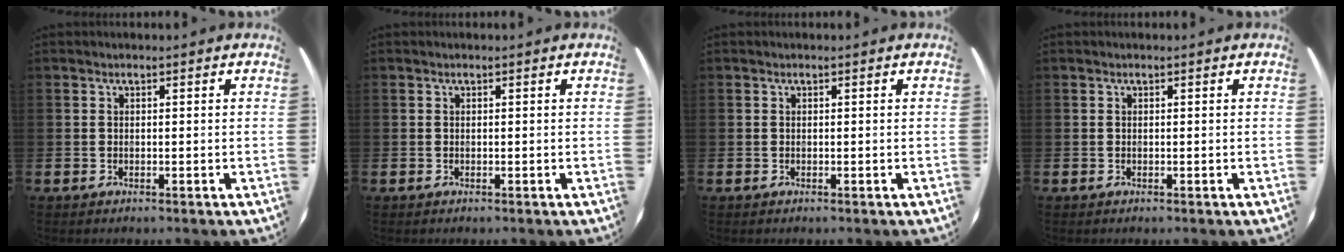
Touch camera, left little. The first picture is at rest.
{"total": 0.0}
{"total": 0.0}
{"total": 0.0}